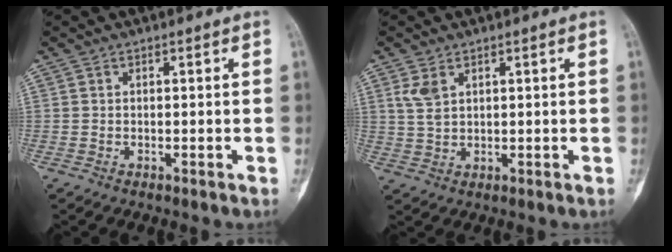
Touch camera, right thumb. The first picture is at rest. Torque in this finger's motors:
{"motor_torque": [0.00, 0.02, 0.31, 0.30, 0.00]}